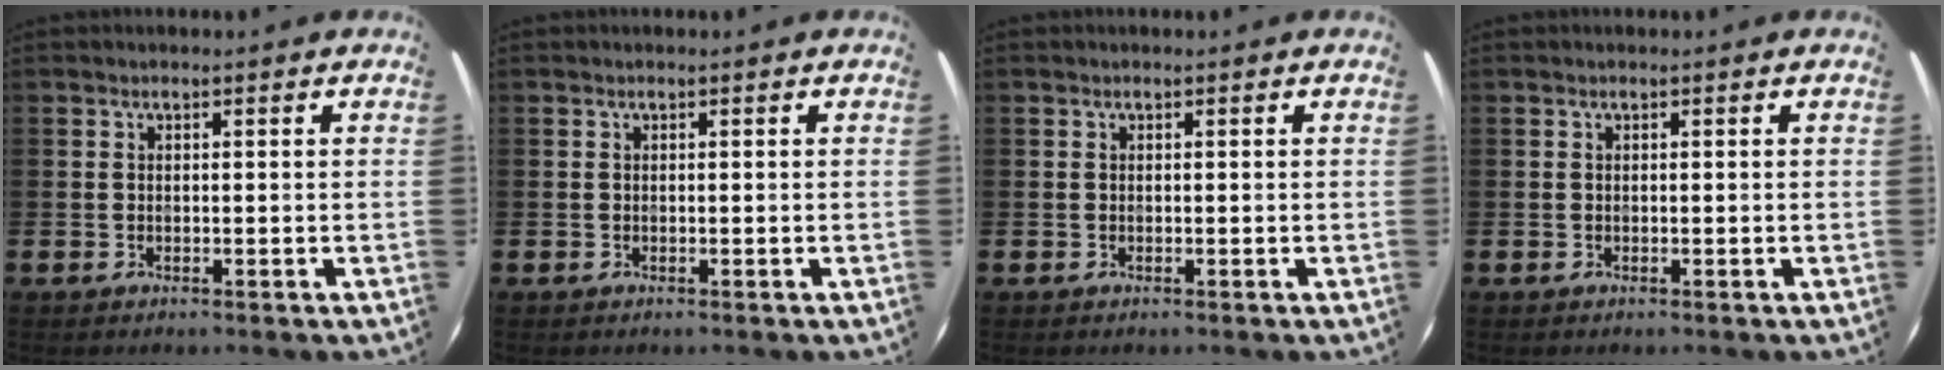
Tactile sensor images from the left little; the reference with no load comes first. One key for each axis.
{"total": 0.0}
{"total": 0.0}
{"total": 0.0}